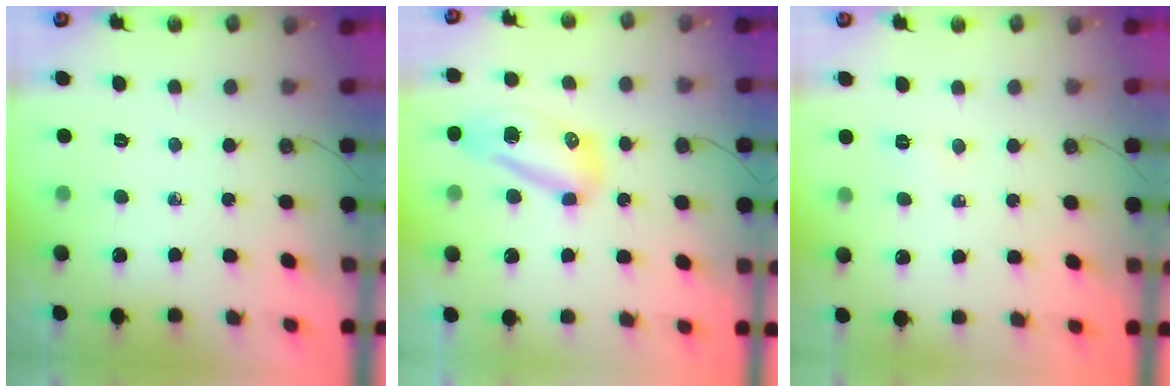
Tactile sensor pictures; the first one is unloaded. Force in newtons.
{"total": 13.3, "press": 11.2, "slide": 7.0}
{"total": 3.9, "press": 3.7, "slide": 1.5}